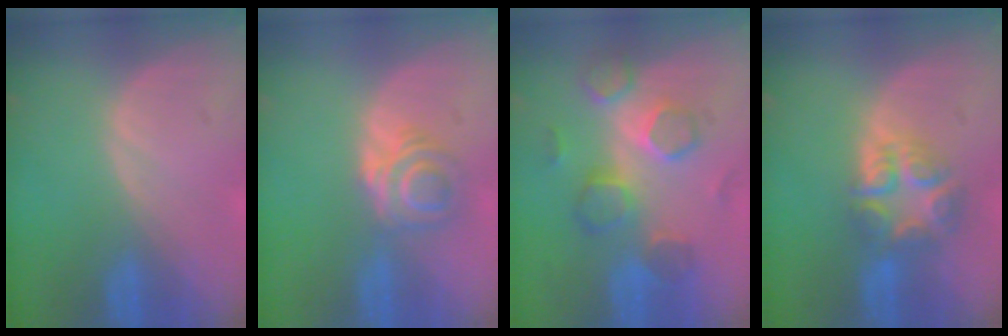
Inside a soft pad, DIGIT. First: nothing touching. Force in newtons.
{"total": 6.0, "press": 5.0, "slide": 3.3}
{"total": 8.2, "press": 8.0, "slide": 1.8}
{"total": 7.6, "press": 6.7, "slide": 3.6}